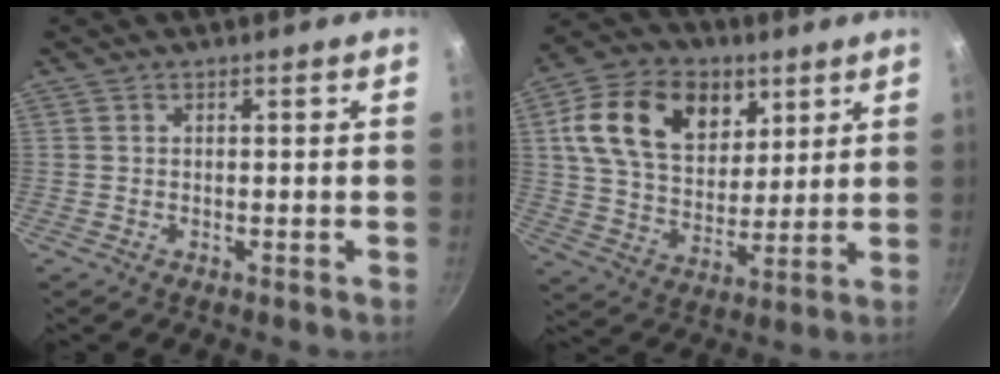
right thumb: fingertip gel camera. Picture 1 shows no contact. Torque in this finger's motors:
{"motor_torque": [-1.31, 1.93, 0.31, -0.10, 0.33]}